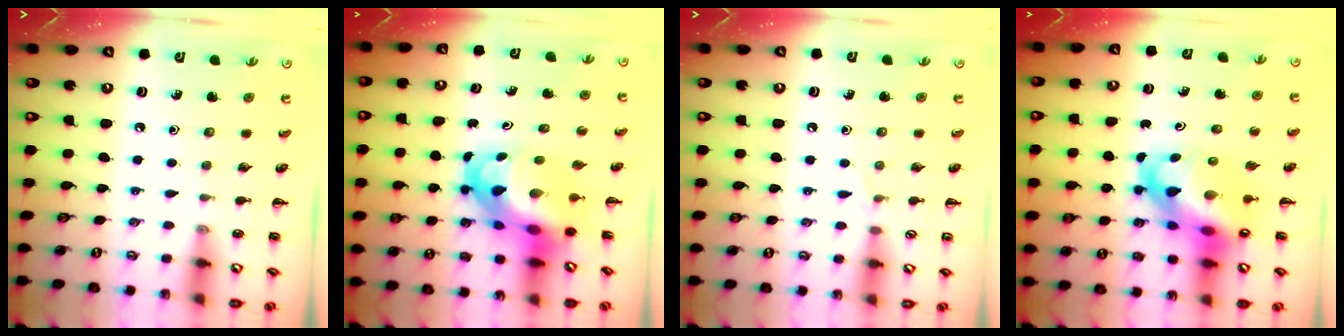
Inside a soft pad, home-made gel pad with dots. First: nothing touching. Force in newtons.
{"total": 7.8, "press": 7.5, "slide": 2.1}
{"total": 3.1, "press": 2.9, "slide": 1.2}
{"total": 13.3, "press": 12.8, "slide": 3.8}